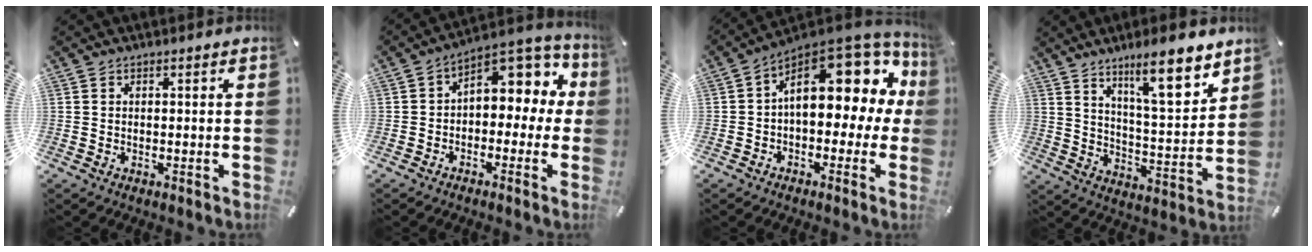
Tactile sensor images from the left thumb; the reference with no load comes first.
{"total": 7.7, "force": [2.6, 5.6, 4.5], "torque": [-0.056, -0.026, 0.045]}
{"total": 17.7, "force": [6.0, 10.0, 13.3], "torque": [-0.181, -0.040, 0.105]}
{"total": 13.6, "force": [9.7, 3.5, 8.8], "torque": [-0.124, -0.067, 0.160]}